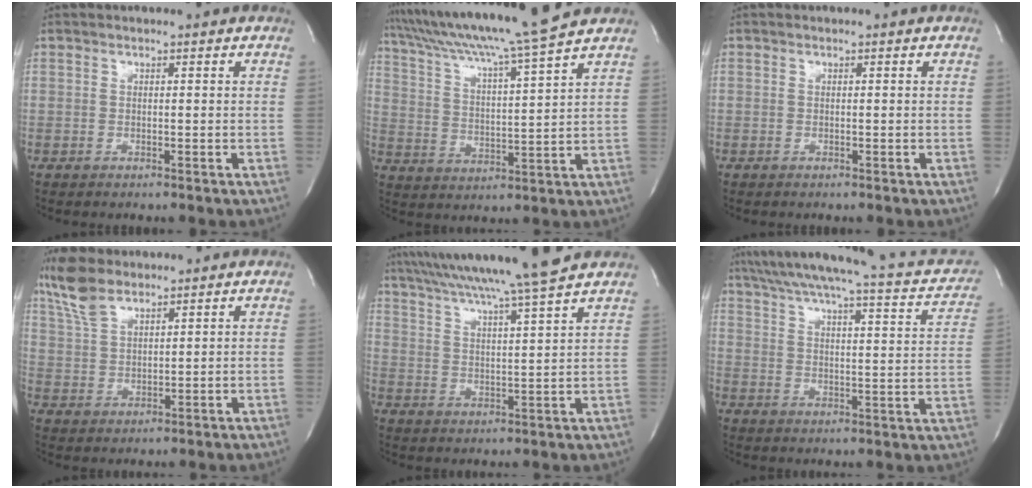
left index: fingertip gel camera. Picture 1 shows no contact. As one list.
[{"total": 16.1, "force": [14.0, -1.9, 7.8], "torque": [-0.139, -0.012, 0.224]}, {"total": 0.0}, {"total": 6.9, "force": [5.4, 2.6, 3.5], "torque": [-0.081, 0.015, 0.113]}, {"total": 17.3, "force": [15.0, -1.8, 8.4], "torque": [-0.147, -0.011, 0.223]}, {"total": 24.8, "force": [20.6, 4.6, 13.1], "torque": [-0.198, 0.006, 0.256]}]